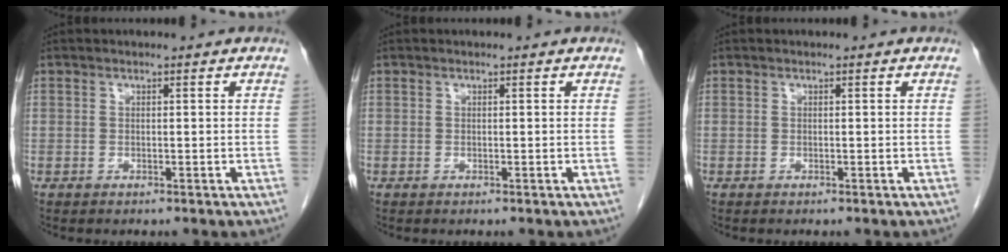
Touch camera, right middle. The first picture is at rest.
{"total": 0.0}
{"total": 0.0}